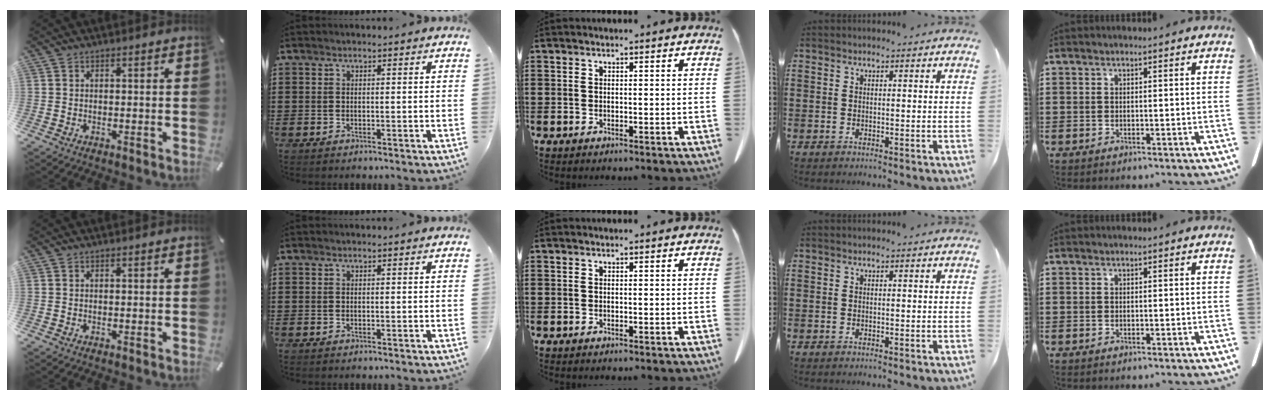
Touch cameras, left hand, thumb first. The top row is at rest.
{}